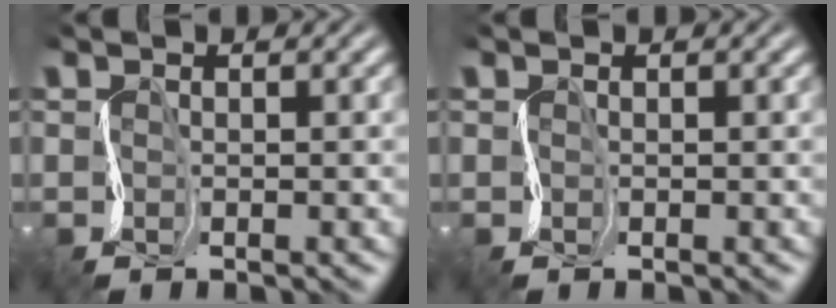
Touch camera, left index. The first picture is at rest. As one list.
[{"total": 0.0}]